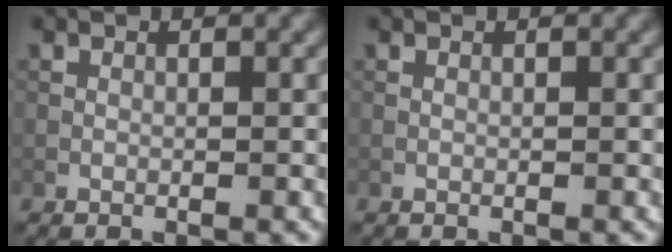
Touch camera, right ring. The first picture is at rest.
{"total": 0.0}